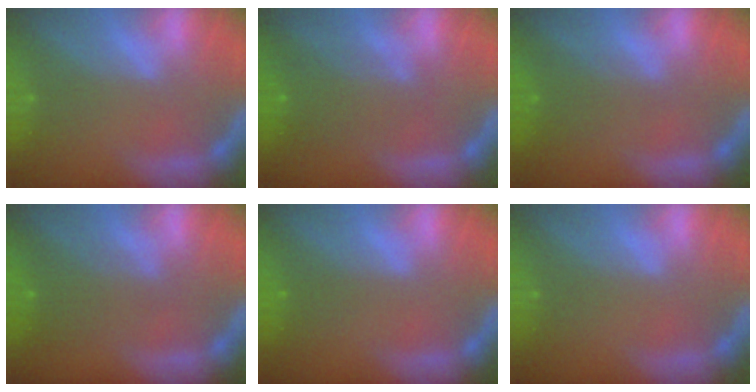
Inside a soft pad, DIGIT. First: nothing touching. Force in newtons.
{"total": 4.1}
{"total": 2.5}
{"total": 3.6}
{"total": 0.9}
{"total": 0.0}